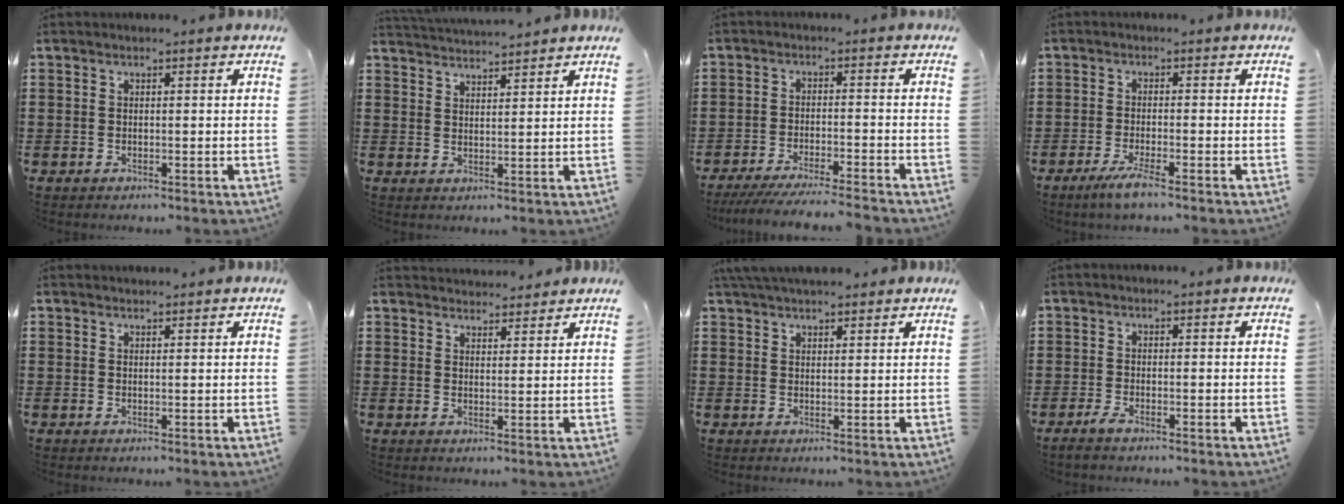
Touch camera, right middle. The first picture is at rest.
{"total": 3.1, "force": [3.1, -0.4, -0.3], "torque": [-0.004, -0.012, 0.057]}
{"total": 4.8, "force": [-4.5, -0.1, 1.7], "torque": [-0.040, -0.014, -0.091]}
{"total": 3.3, "force": [-2.2, 0.1, 2.4], "torque": [-0.054, -0.009, -0.041]}
{"total": 0.9, "force": [0.9, 0.0, 0.0], "torque": [-0.002, 0.000, 0.018]}
{"total": 3.1, "force": [3.1, 0.3, -0.4], "torque": [-0.001, -0.007, 0.059]}
{"total": 2.9, "force": [2.8, 0.4, 0.7], "torque": [-0.021, 0.001, 0.054]}
{"total": 1.3, "force": [-0.9, 0.2, 0.9], "torque": [-0.024, -0.005, -0.019]}